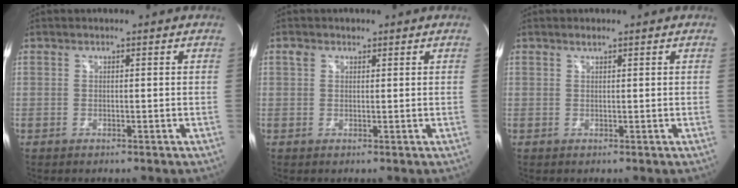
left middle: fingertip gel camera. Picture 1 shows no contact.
{"total": 1.5, "force": [0.9, 1.1, 0.5], "torque": [-0.014, 0.012, 0.016]}
{"total": 0.5, "force": [0.5, 0.0, 0.3], "torque": [-0.012, 0.000, 0.010]}